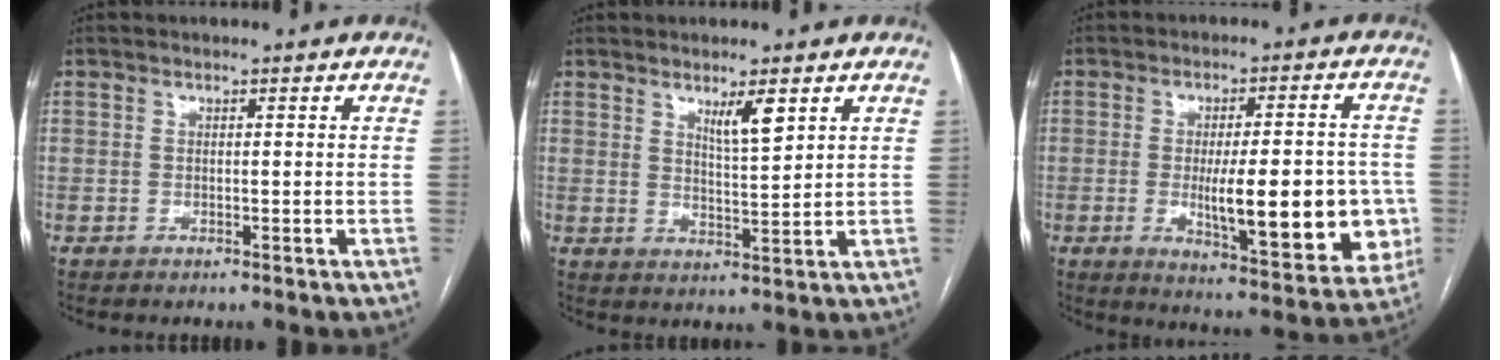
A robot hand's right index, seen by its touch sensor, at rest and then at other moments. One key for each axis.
{"total": 4.5, "fx": 2.6, "fy": 0.5, "fz": 3.6, "tx": -0.063, "ty": -0.007, "tz": 0.049}
{"total": 16.8, "fx": -2.6, "fy": 4.5, "fz": 16.0, "tx": -0.208, "ty": -0.003, "tz": -0.023}